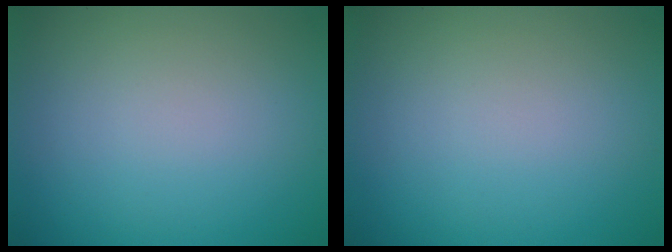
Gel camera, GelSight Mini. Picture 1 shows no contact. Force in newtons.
{"total": 0.0}